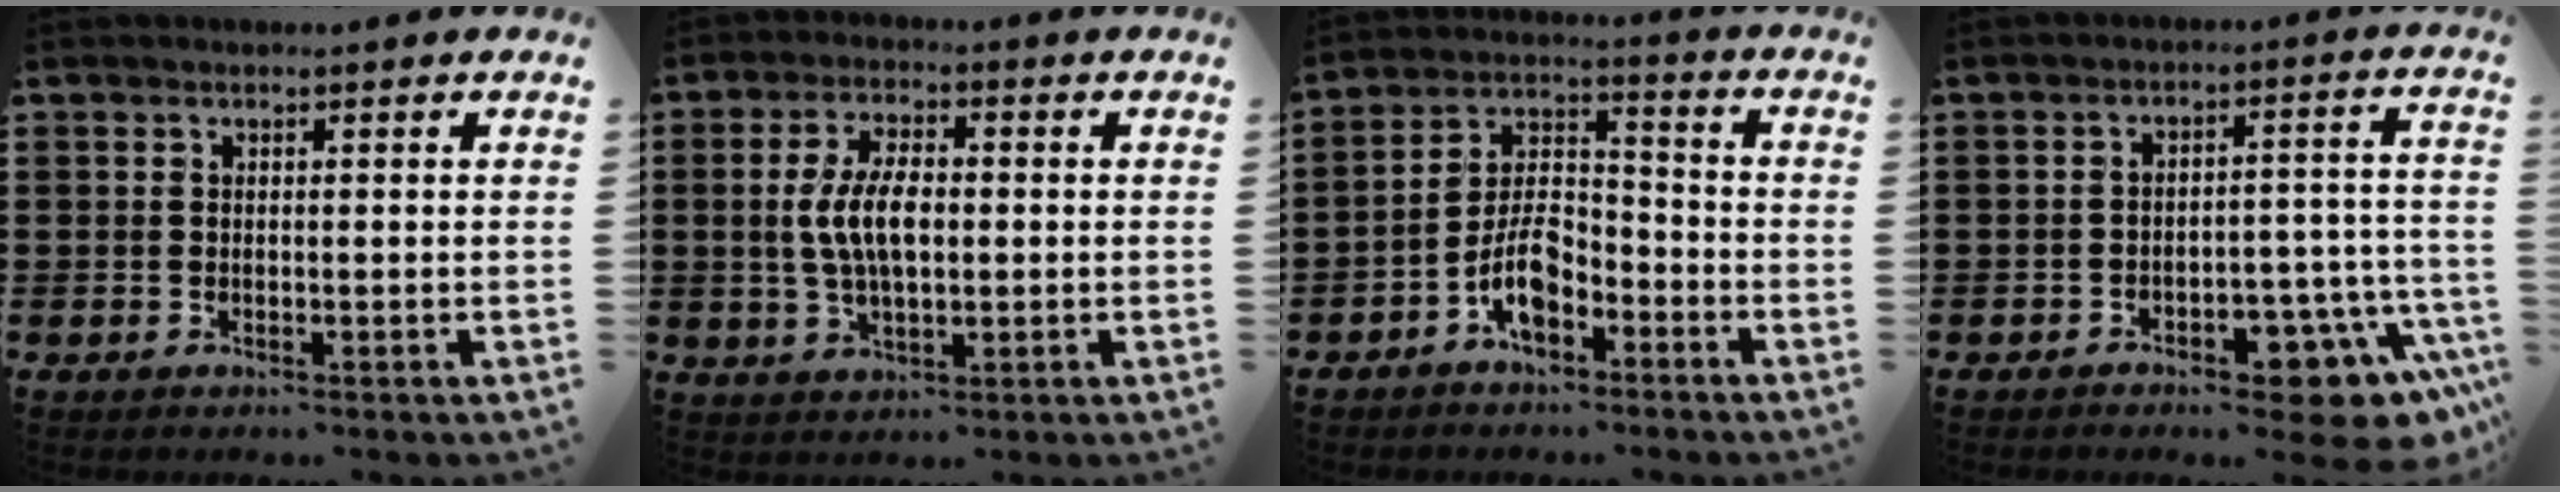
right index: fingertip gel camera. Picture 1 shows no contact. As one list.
[{"total": 7.2, "force": [0.1, 2.9, 6.5], "torque": [-0.141, 0.002, -0.004]}, {"total": 6.6, "force": [-3.9, 3.2, 4.2], "torque": [-0.089, 0.012, -0.075]}, {"total": 7.9, "force": [-6.1, 2.6, 4.3], "torque": [-0.048, 0.012, -0.109]}]